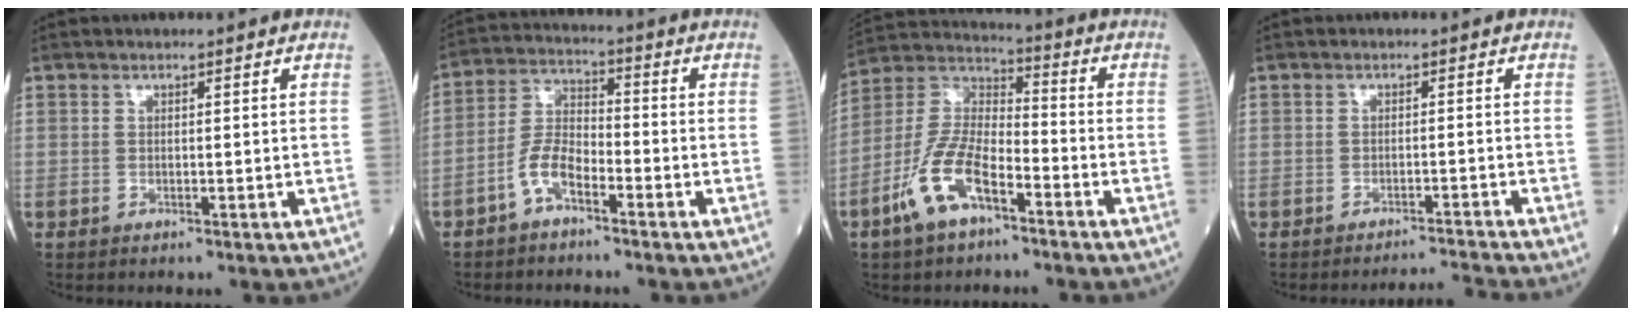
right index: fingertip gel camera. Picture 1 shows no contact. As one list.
[{"total": 6.3, "force": [-3.5, 2.6, 4.5], "torque": [-0.100, 0.013, -0.074]}, {"total": 11.9, "force": [-6.2, 4.5, 9.1], "torque": [-0.203, 0.007, -0.121]}, {"total": 4.5, "force": [-3.7, -2.6, -0.5], "torque": [0.006, -0.002, -0.056]}]